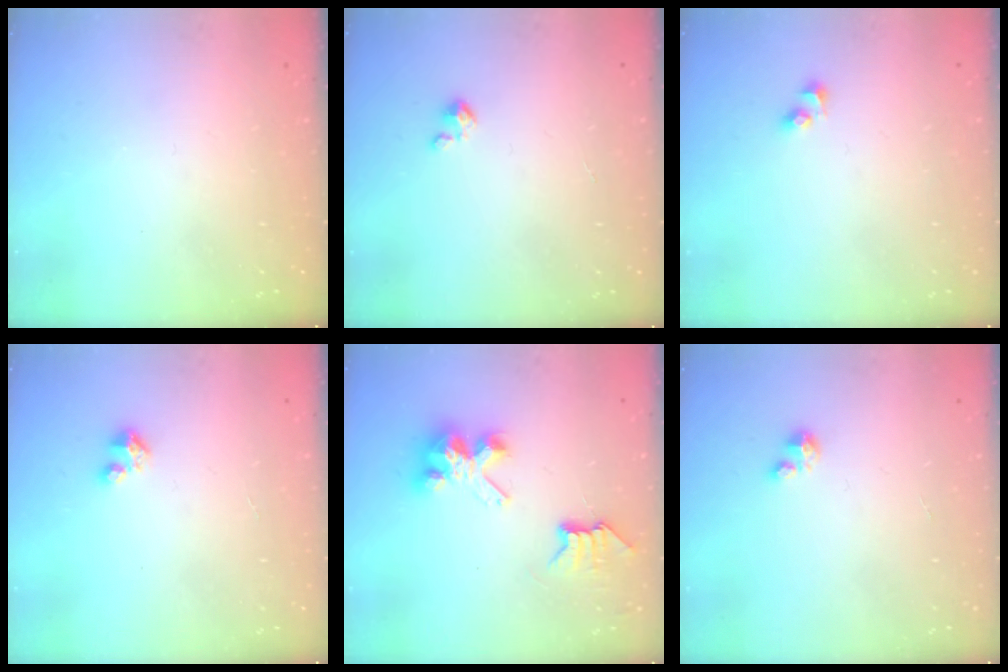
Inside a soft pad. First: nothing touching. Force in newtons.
{"total": 1.8, "press": 1.8, "slide": 0.2}
{"total": 2.6, "press": 2.4, "slide": 1.2}
{"total": 2.3, "press": 2.3, "slide": 0.3}
{"total": 7.6, "press": 7.6, "slide": 0.4}
{"total": 1.0, "press": 1.0, "slide": 0.2}